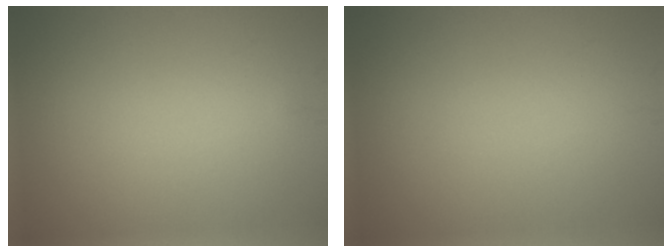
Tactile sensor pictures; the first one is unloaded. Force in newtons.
{"total": 0.0}